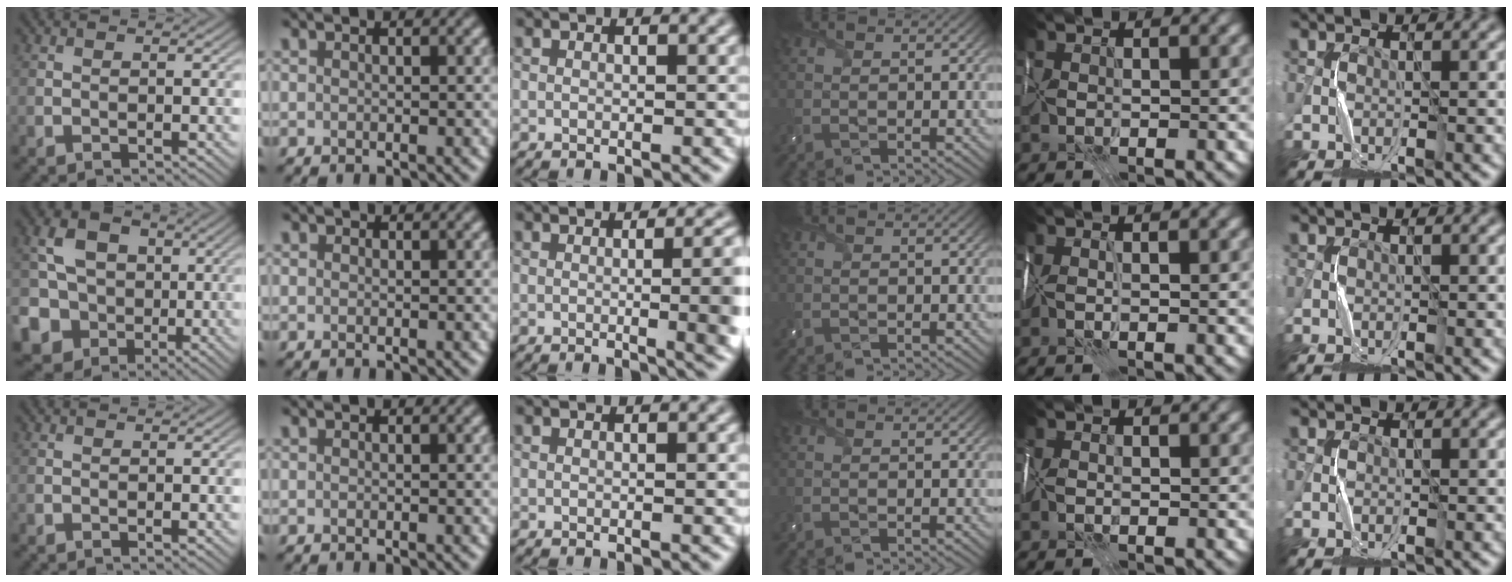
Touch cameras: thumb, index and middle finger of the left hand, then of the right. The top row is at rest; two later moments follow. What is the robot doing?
{"motion": "wrap", "object": "scarf"}